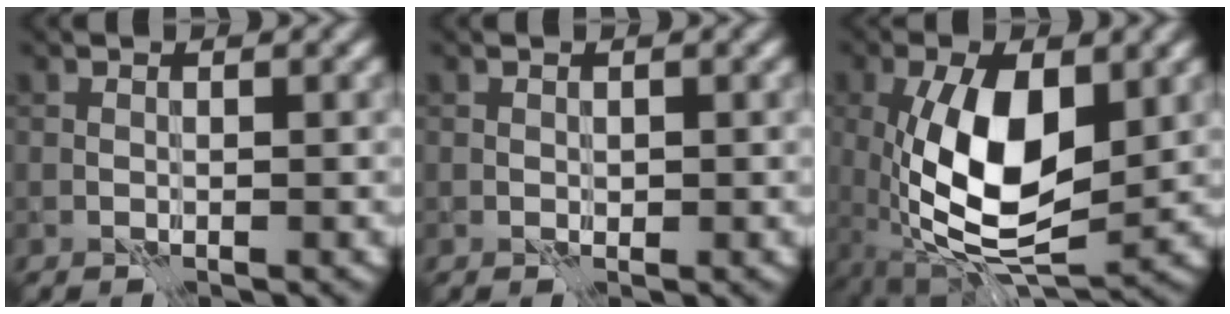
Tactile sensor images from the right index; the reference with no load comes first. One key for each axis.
{"total": 0.5, "fx": -0.1, "fy": 0.5, "fz": 0.2, "tx": -0.001, "ty": -0.003, "tz": 0.002}
{"total": 11.0, "fx": -0.5, "fy": 5.2, "fz": 9.7, "tx": -0.188, "ty": -0.006, "tz": -0.009}